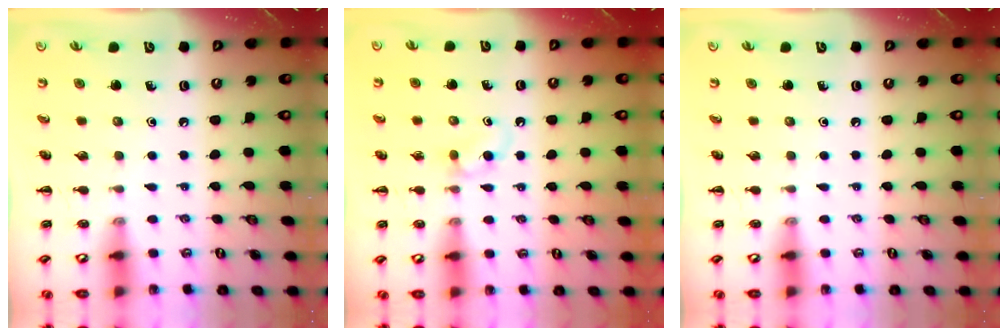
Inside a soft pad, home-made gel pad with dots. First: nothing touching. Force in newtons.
{"total": 3.7, "press": 3.4, "slide": 1.6}
{"total": 0.0}